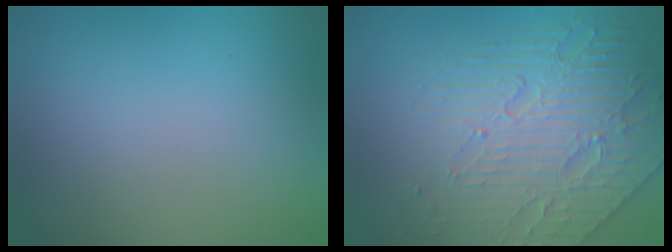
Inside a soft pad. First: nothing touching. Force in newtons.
{"total": 6.9, "press": 5.3, "slide": 4.4}